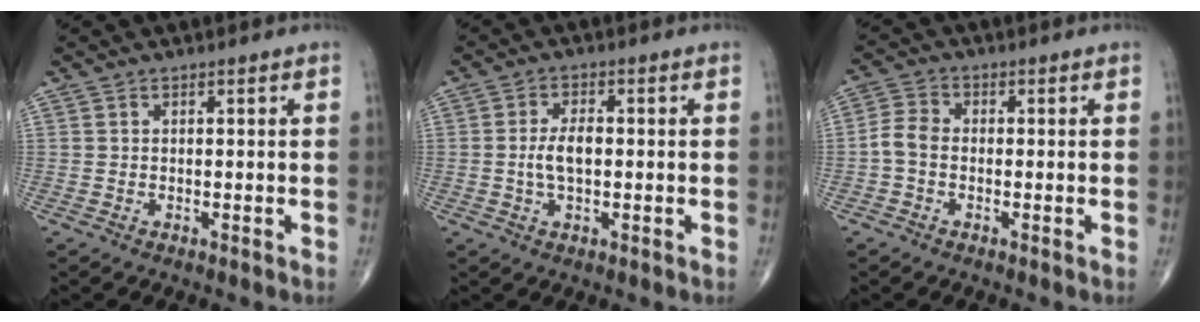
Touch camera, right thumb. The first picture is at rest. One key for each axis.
{"total": 4.8, "fx": -0.3, "fy": 2.4, "fz": 4.2, "tx": -0.086, "ty": 0.007, "tz": -0.009}
{"total": 4.1, "fx": -0.9, "fy": 2.9, "fz": 2.7, "tx": -0.052, "ty": 0.012, "tz": -0.029}